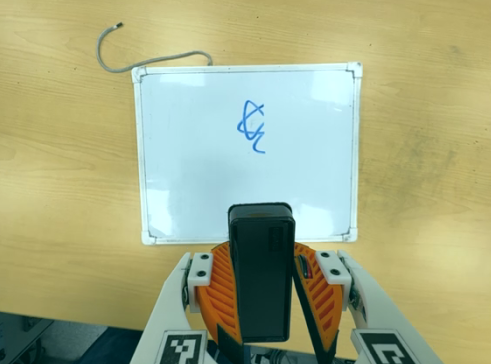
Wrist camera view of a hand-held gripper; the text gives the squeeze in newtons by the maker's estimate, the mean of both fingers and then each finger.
{"total": 9.3, "left": 9.2, "right": 9.4}